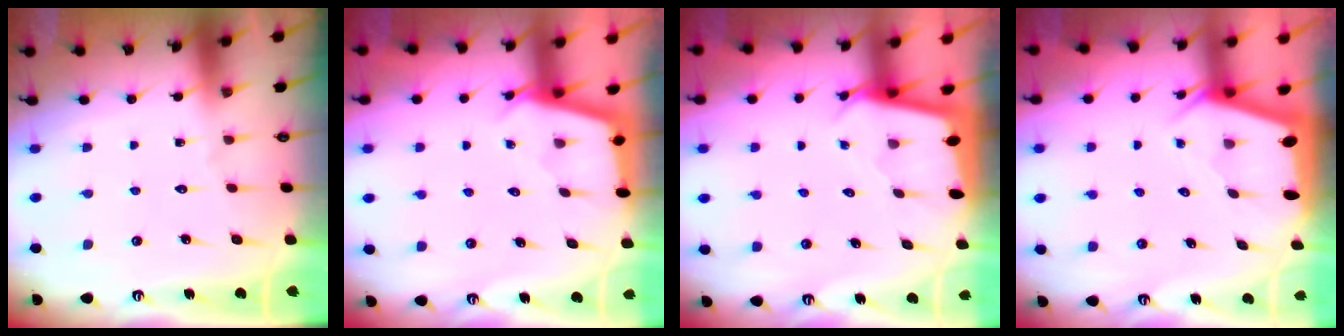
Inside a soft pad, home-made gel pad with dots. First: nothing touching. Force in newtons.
{"total": 2.9, "press": 2.9, "slide": 0.3}
{"total": 2.4, "press": 2.4, "slide": 0.1}
{"total": 2.0, "press": 2.0, "slide": 0.5}